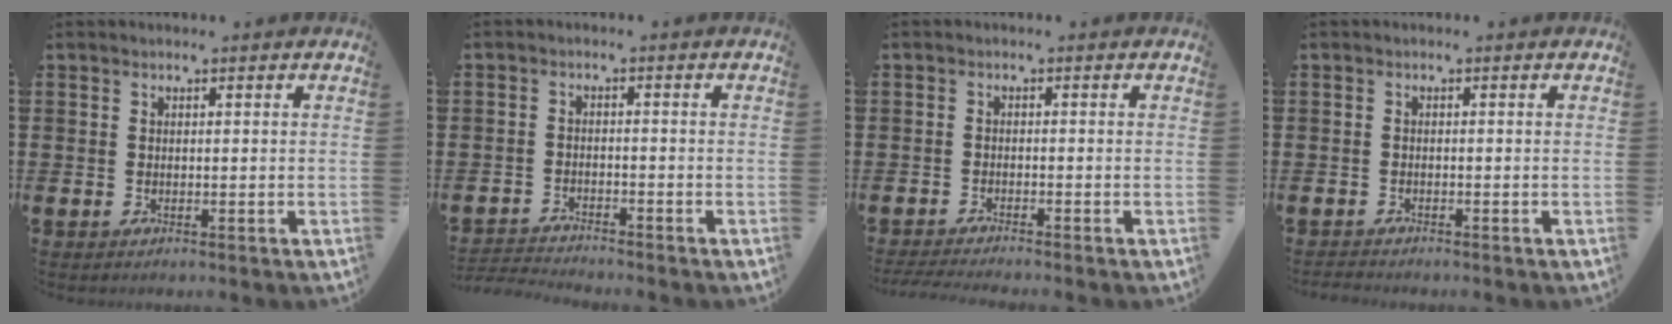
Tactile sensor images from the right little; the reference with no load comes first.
{"total": 2.2, "force": [-2.2, -0.1, -0.1], "torque": [-0.004, 0.002, -0.047]}
{"total": 1.4, "force": [-1.4, -0.2, 0.4], "torque": [-0.005, 0.001, -0.027]}
{"total": 0.8, "force": [-0.8, 0.1, 0.0], "torque": [-0.001, -0.001, -0.017]}